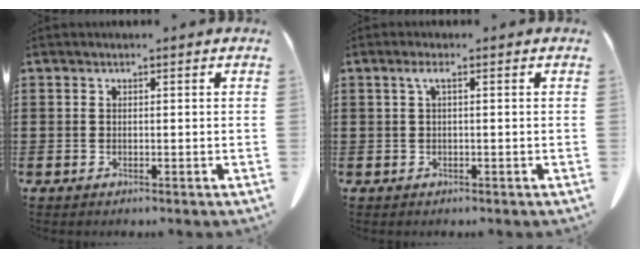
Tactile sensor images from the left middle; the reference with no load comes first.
{"total": 1.7, "force": [0.1, 0.2, 1.6], "torque": [-0.032, 0.003, 0.001]}